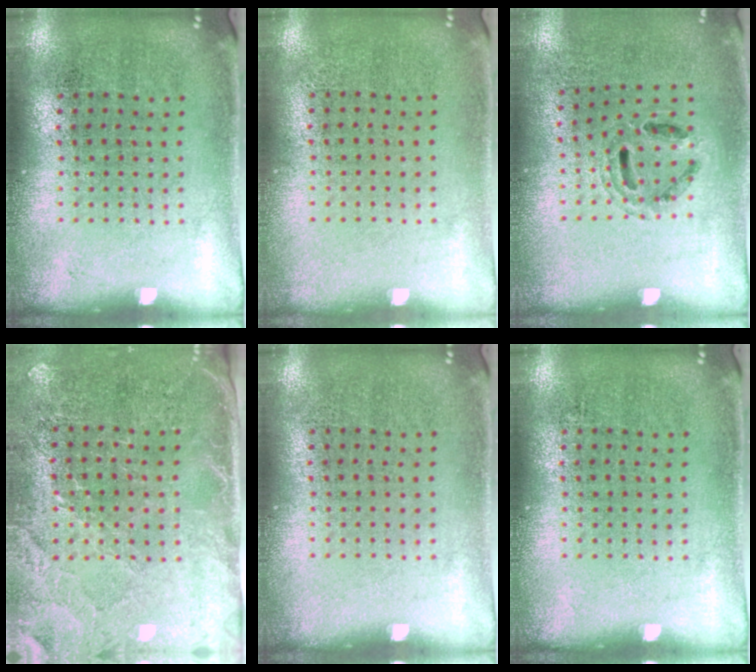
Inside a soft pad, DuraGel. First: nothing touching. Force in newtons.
{"total": 0.0}
{"total": 0.8, "press": 0.8, "slide": 0.2}
{"total": 3.1, "press": 2.8, "slide": 1.3}
{"total": 0.0}
{"total": 0.0}